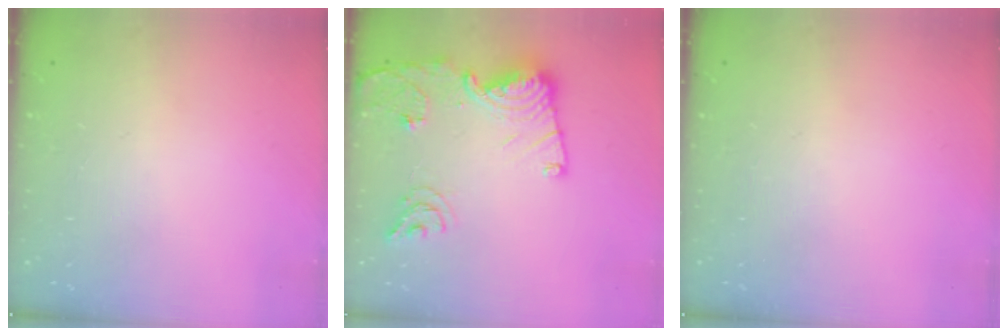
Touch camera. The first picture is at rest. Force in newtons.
{"total": 16.5, "press": 16.5, "slide": 1.7}
{"total": 0.0}